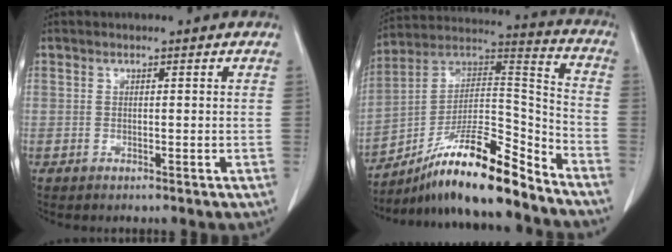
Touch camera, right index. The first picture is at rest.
{"total": 17.8, "force": [-14.0, 1.5, 10.9], "torque": [-0.191, 0.025, -0.244]}